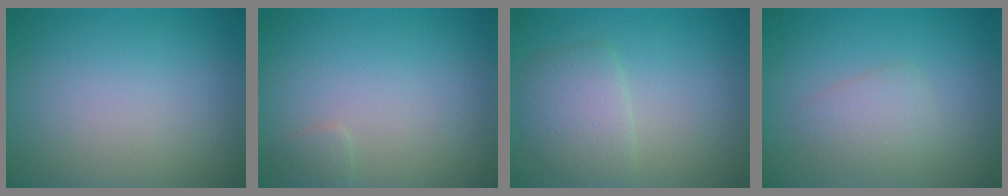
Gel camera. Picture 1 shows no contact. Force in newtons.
{"total": 0.8, "press": 0.8, "slide": 0.1}
{"total": 3.2, "press": 3.2, "slide": 0.2}
{"total": 2.1, "press": 2.1, "slide": 0.1}